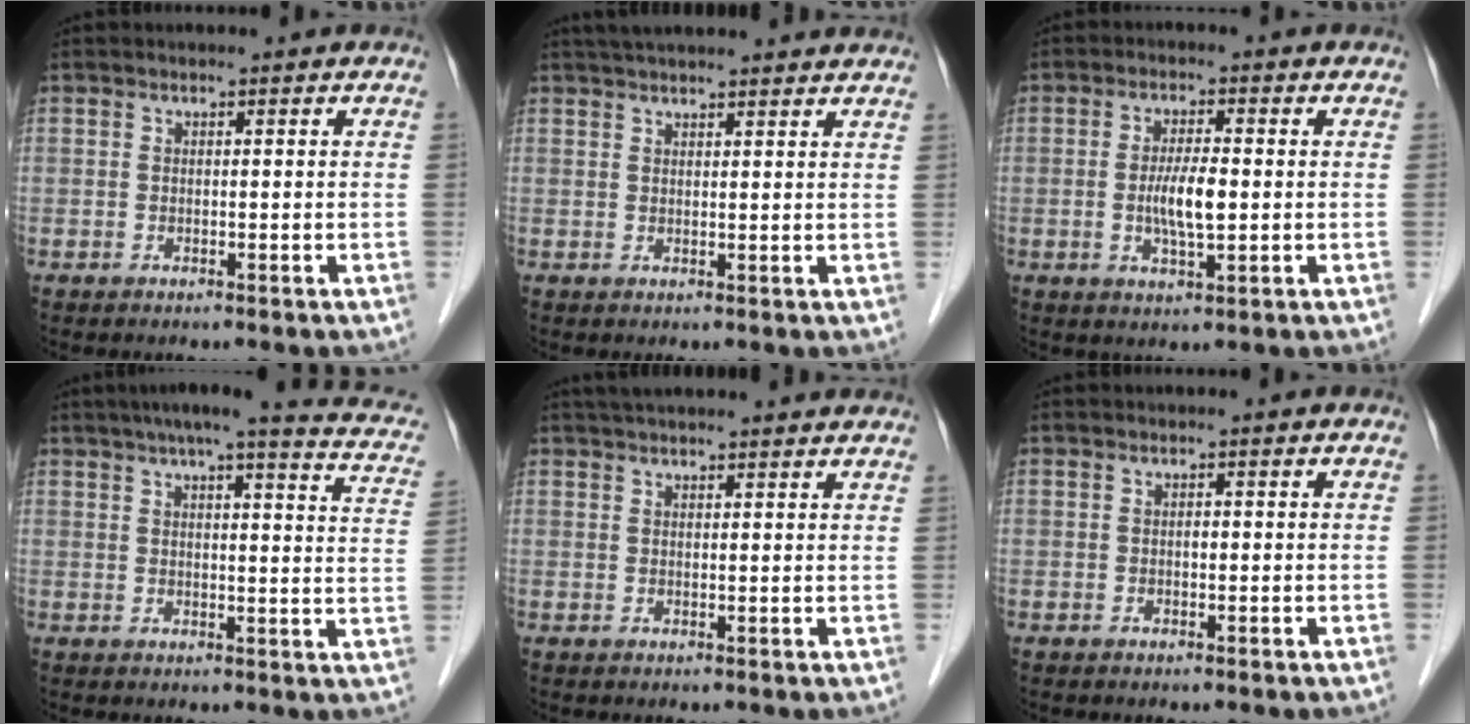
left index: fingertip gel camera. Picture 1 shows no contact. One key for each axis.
{"total": 14.1, "fx": 12.9, "fy": 1.3, "fz": 5.7, "tx": -0.085, "ty": 0.042, "tz": 0.168}
{"total": 5.3, "fx": -0.5, "fy": 1.1, "fz": 5.2, "tx": -0.105, "ty": -0.005, "tz": -0.008}
{"total": 19.1, "fx": 14.8, "fy": 2.6, "fz": 11.8, "tx": -0.160, "ty": 0.018, "tz": 0.163}
{"total": 13.2, "fx": 12.0, "fy": 1.2, "fz": 5.3, "tx": -0.078, "ty": 0.039, "tz": 0.155}
{"total": 0.6, "fx": -0.1, "fy": 0.3, "fz": 0.5, "tx": -0.010, "ty": 0.000, "tz": -0.001}